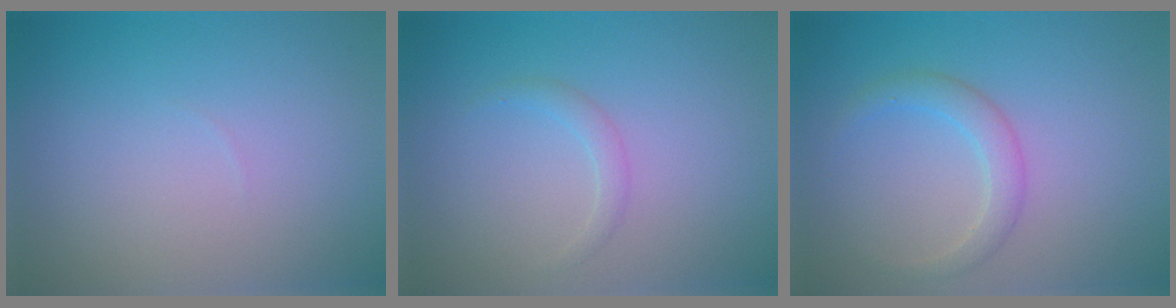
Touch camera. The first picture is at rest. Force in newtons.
{"total": 1.1, "press": 1.1, "slide": 0.2}
{"total": 2.3, "press": 2.2, "slide": 0.3}